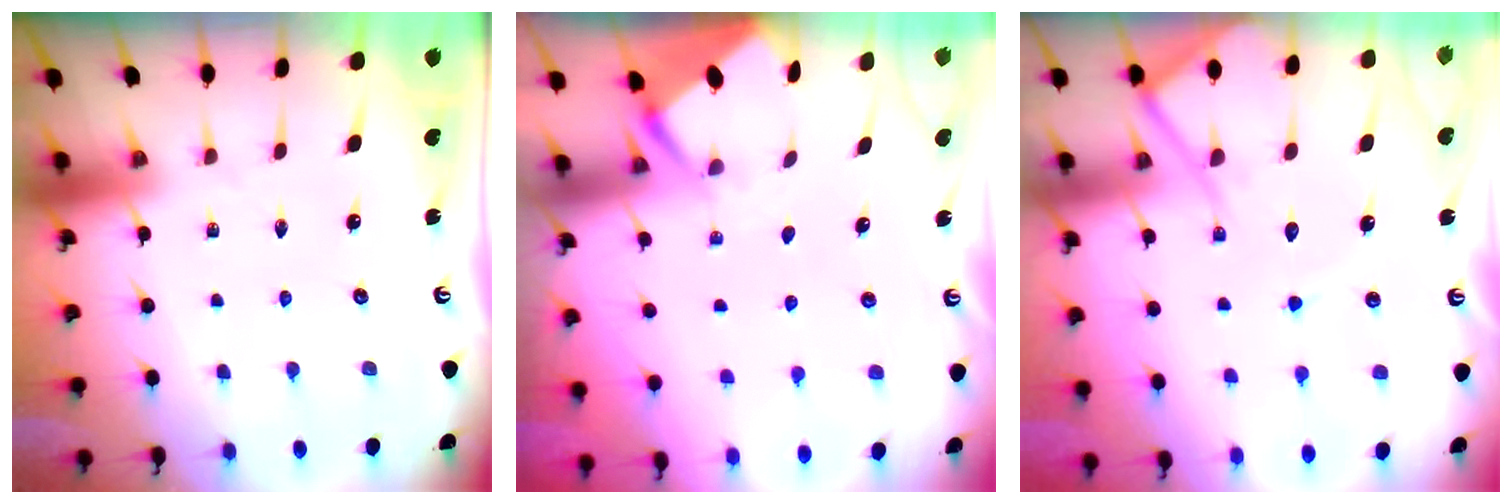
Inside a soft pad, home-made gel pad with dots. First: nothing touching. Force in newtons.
{"total": 2.7, "press": 2.7, "slide": 0.2}
{"total": 10.4, "press": 10.3, "slide": 1.0}